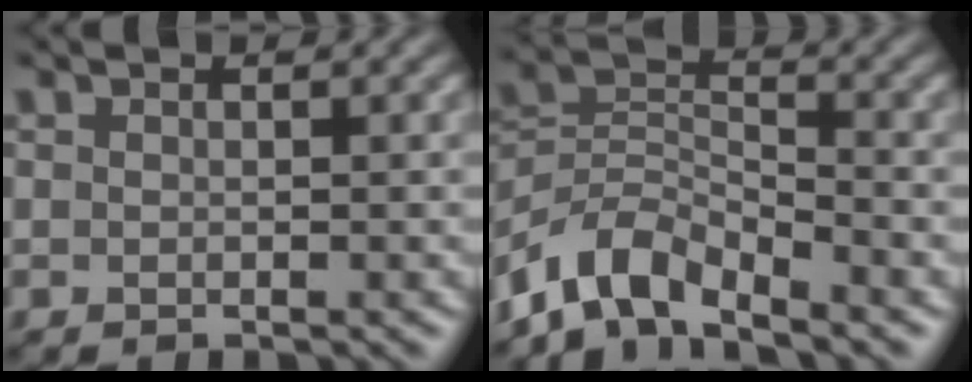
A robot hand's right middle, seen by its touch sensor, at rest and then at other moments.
{"total": 5.7, "force": [-4.6, 2.1, 2.6], "torque": [-0.043, 0.000, -0.100]}